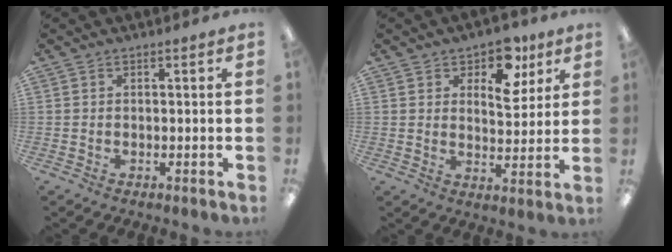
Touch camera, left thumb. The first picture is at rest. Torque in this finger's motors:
{"motor_torque": [-0.05, 0.39, -0.24, 0.15, 0.02]}